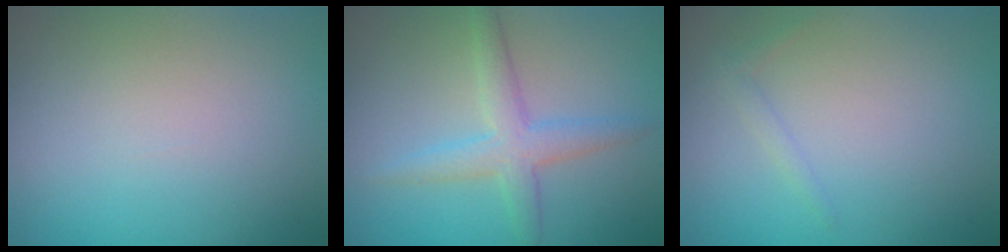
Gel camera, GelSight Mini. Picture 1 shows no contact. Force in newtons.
{"total": 3.2, "press": 3.2, "slide": 0.1}
{"total": 0.8, "press": 0.8, "slide": 0.1}